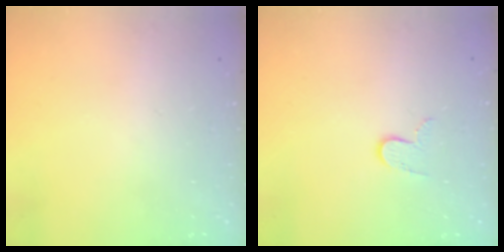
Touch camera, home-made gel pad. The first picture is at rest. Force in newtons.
{"total": 6.3, "press": 6.3, "slide": 0.5}